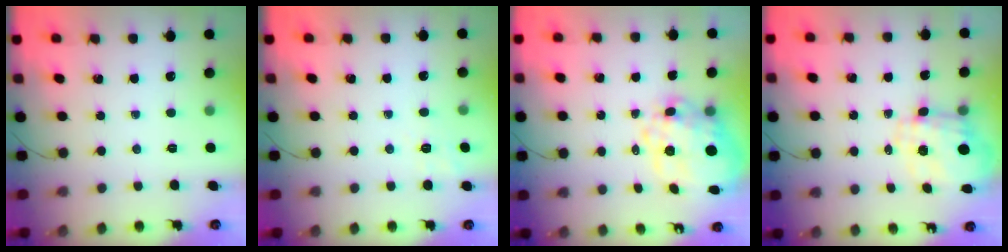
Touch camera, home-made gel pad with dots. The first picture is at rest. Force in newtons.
{"total": 2.1, "press": 0.6, "slide": 2.0}
{"total": 16.6, "press": 16.2, "slide": 3.6}
{"total": 3.5, "press": 3.2, "slide": 1.4}